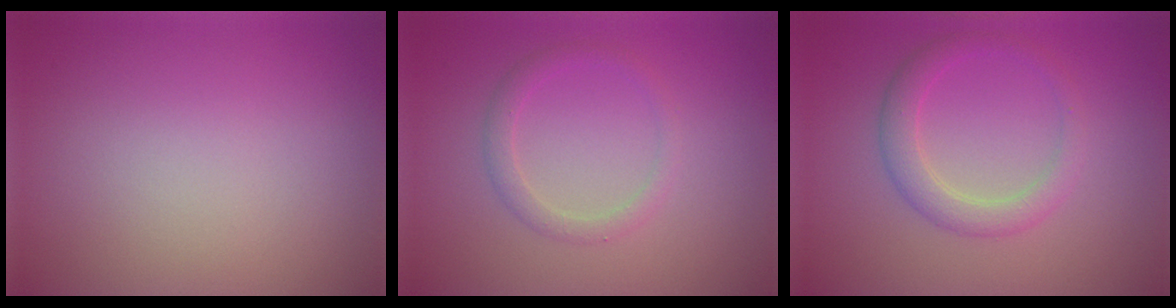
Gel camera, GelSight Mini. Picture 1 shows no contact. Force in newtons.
{"total": 1.7, "press": 1.7, "slide": 0.0}
{"total": 2.7, "press": 2.7, "slide": 0.1}